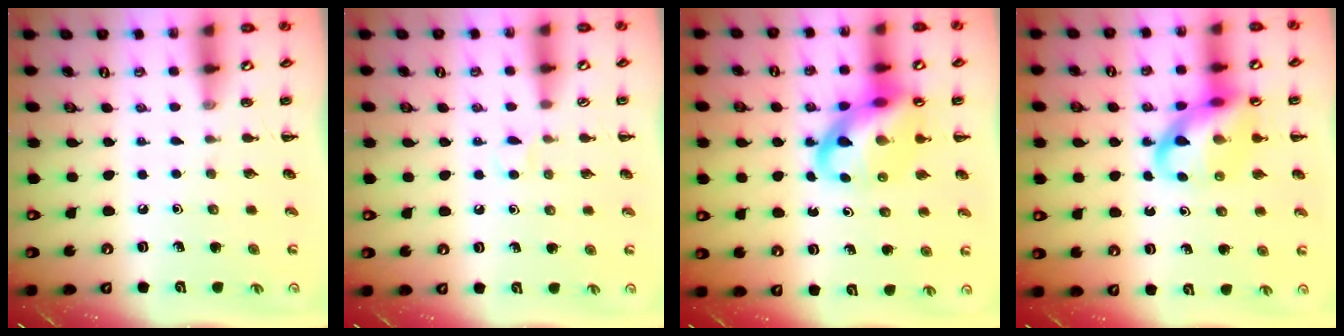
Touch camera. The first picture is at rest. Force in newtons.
{"total": 3.3, "press": 3.1, "slide": 1.1}
{"total": 15.2, "press": 14.7, "slide": 3.9}
{"total": 14.5, "press": 14.4, "slide": 2.3}